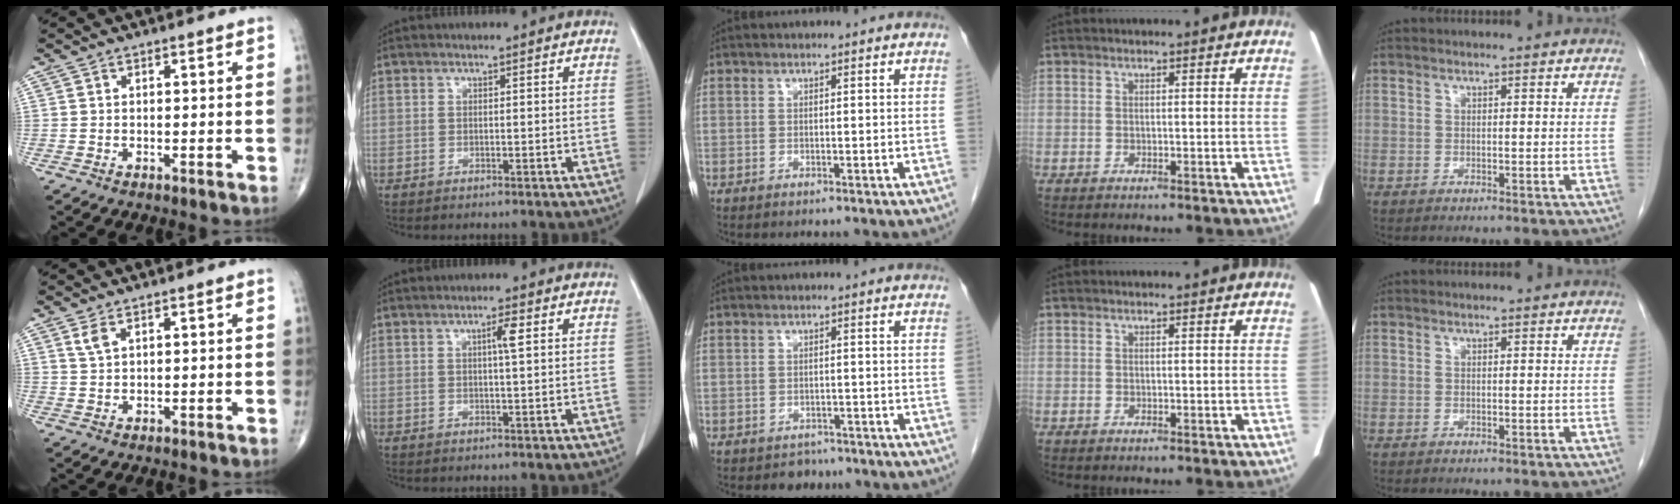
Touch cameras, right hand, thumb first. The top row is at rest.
{"thumb": {"total": 2.1, "force": [1.2, 0.8, 1.4], "torque": [-0.032, 0.002, 0.031]}, "index": {"total": 2.4, "force": [0.7, 0.0, 2.2], "torque": [-0.041, 0.001, 0.012]}, "middle": {"total": 2.2, "force": [-1.6, 1.4, 0.1], "torque": [-0.010, 0.004, -0.023]}}